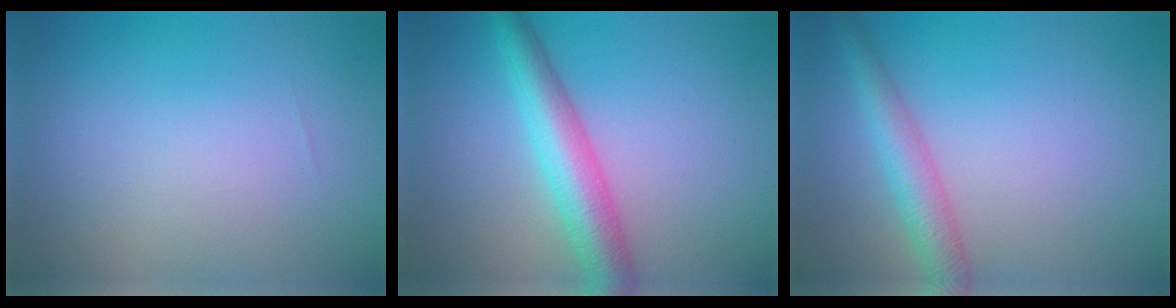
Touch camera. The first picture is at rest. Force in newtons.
{"total": 5.2, "press": 5.2, "slide": 0.2}
{"total": 3.6, "press": 3.6, "slide": 0.1}